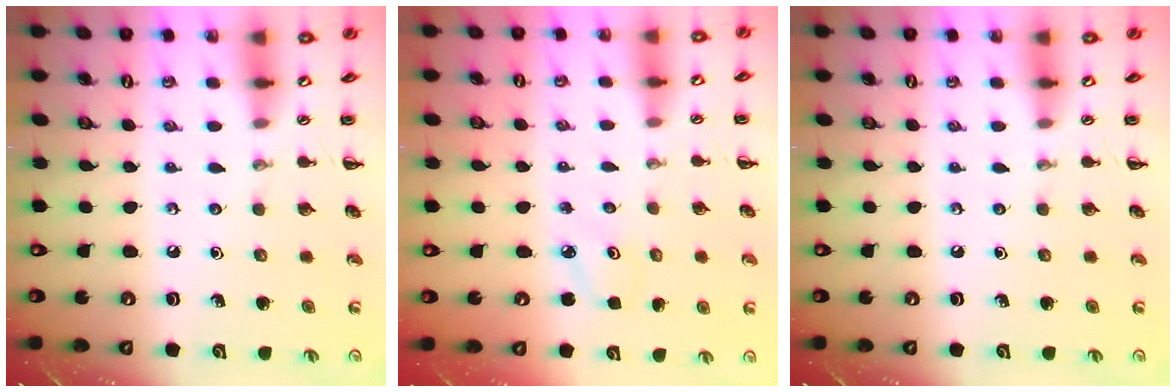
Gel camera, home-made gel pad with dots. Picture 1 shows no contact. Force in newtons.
{"total": 2.5, "press": 2.4, "slide": 0.7}
{"total": 0.0}